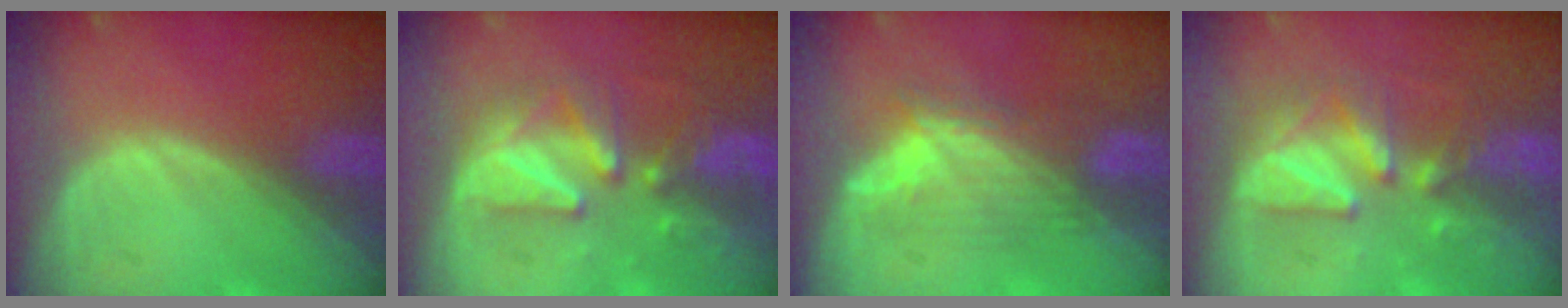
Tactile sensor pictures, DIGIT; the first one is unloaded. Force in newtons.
{"total": 8.3, "press": 8.1, "slide": 2.0}
{"total": 7.0, "press": 6.8, "slide": 1.9}
{"total": 8.4, "press": 7.7, "slide": 3.4}